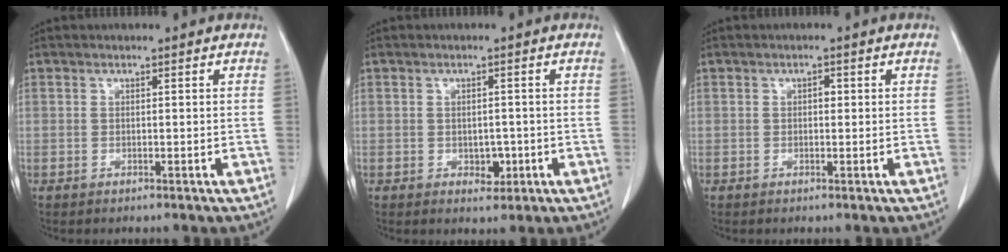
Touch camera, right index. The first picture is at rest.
{"total": 2.5, "force": [-0.7, 1.7, 1.7], "torque": [-0.020, 0.002, -0.003]}
{"total": 1.0, "force": [0.1, 0.6, 0.8], "torque": [-0.010, 0.003, 0.000]}